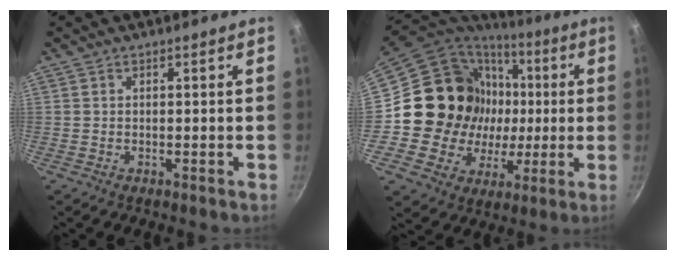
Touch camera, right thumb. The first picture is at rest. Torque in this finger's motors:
{"motor_torque": [1.85, 3.16, 1.24, -0.48, 0.12]}